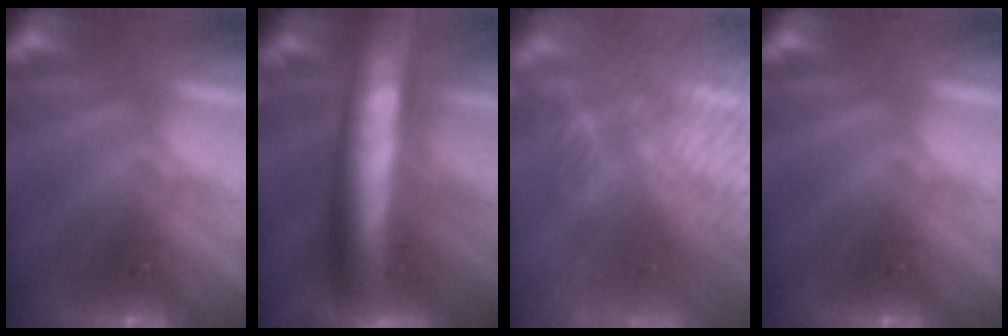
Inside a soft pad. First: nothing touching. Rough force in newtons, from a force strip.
{"total": 6.6}
{"total": 9.6}
{"total": 0.0}